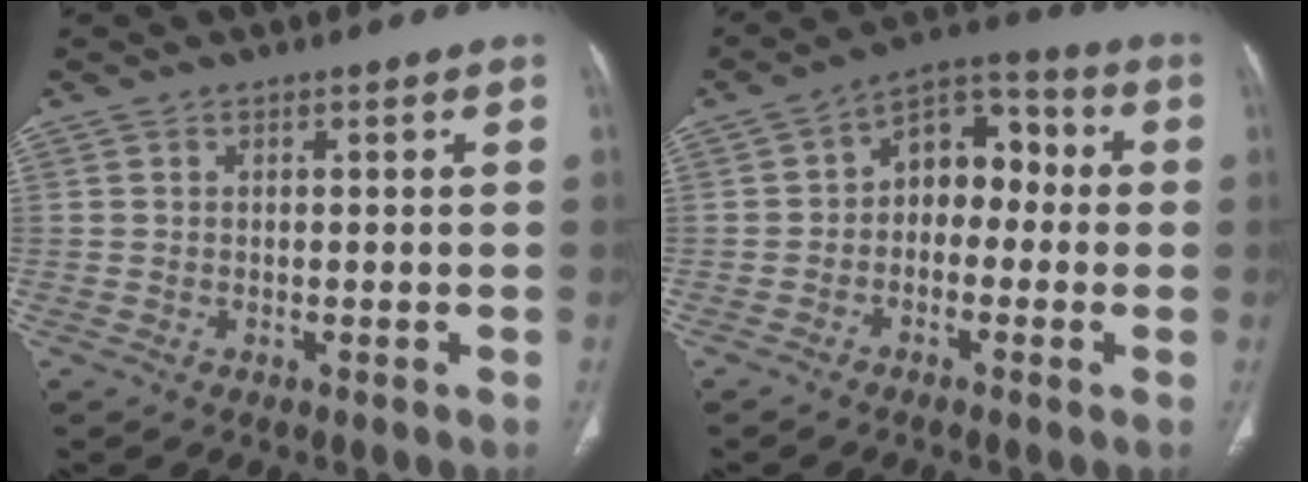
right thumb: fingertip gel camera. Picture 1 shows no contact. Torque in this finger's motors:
{"motor_torque": [-0.20, 0.85, -0.01, 0.17, 0.08]}